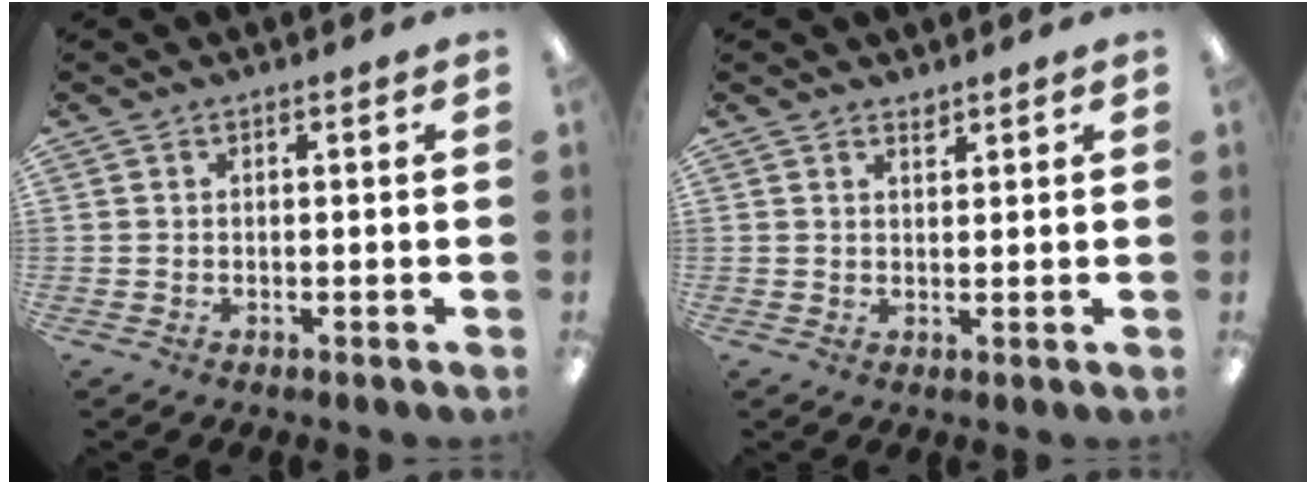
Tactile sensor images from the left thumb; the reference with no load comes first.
{"total": 1.6, "force": [1.5, 0.4, 0.2], "torque": [0.002, -0.007, 0.027]}